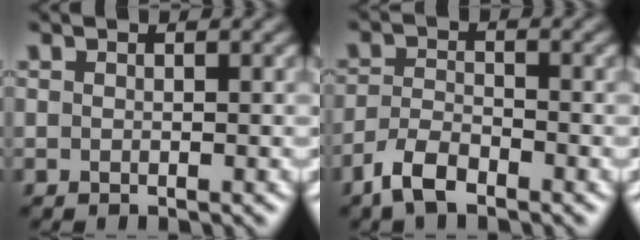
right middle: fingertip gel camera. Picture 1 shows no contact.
{"total": 3.4, "force": [-2.5, 1.3, 2.0], "torque": [-0.044, 0.000, -0.058]}